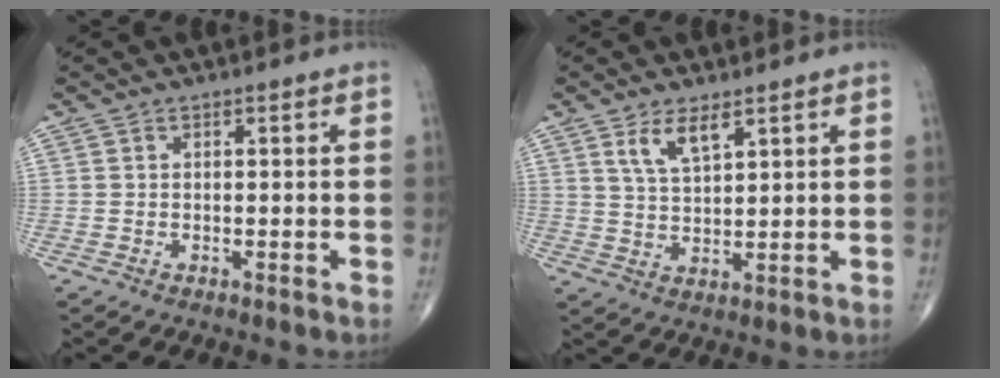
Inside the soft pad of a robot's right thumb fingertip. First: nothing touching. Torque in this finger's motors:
{"motor_torque": [0.00, 0.07, 0.09, -0.05, 0.06]}